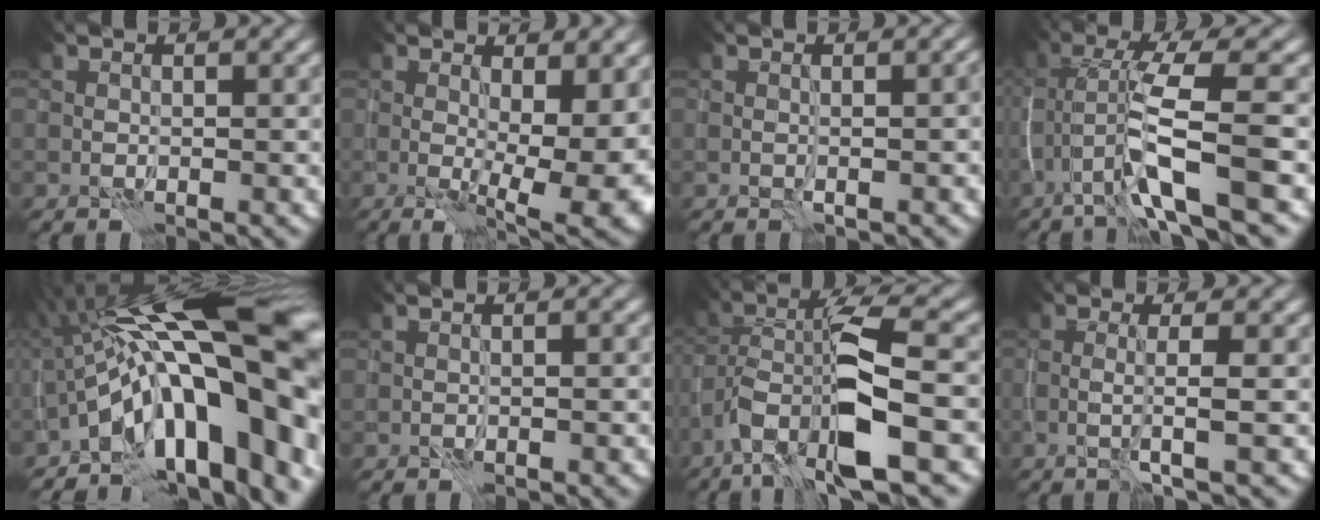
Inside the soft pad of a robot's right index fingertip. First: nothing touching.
{"total": 8.6, "force": [-0.6, 3.0, 8.0], "torque": [-0.101, -0.015, -0.005]}
{"total": 1.7, "force": [-0.4, 0.2, 1.6], "torque": [-0.017, 0.002, -0.004]}
{"total": 7.5, "force": [-3.4, 0.6, 6.7], "torque": [-0.128, 0.005, -0.063]}
{"total": 18.5, "force": [-2.3, 7.7, 16.6], "torque": [-0.231, 0.032, -0.037]}
{"total": 1.1, "force": [-0.6, 0.1, 0.9], "torque": [-0.015, 0.002, -0.008]}
{"total": 9.4, "force": [-4.1, 2.4, 8.1], "torque": [-0.152, 0.007, -0.080]}
{"total": 2.2, "force": [0.0, 0.2, 2.2], "torque": [-0.039, -0.005, -0.008]}